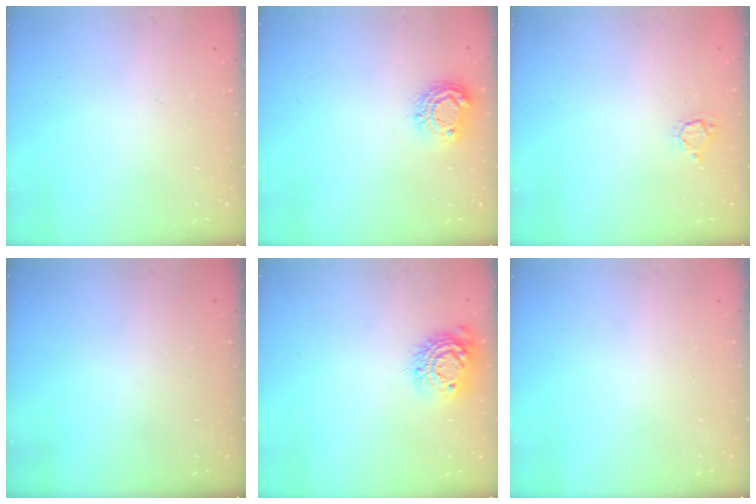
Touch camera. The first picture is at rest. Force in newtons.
{"total": 8.5, "press": 8.5, "slide": 0.7}
{"total": 4.6, "press": 4.6, "slide": 0.4}
{"total": 0.0}
{"total": 11.0, "press": 11.0, "slide": 0.5}
{"total": 0.0}